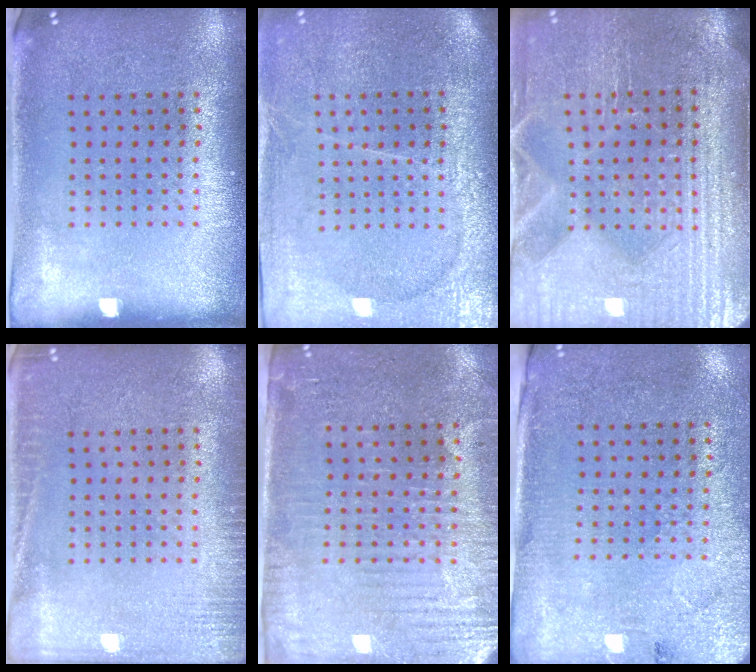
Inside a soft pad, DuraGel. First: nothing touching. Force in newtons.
{"total": 3.8, "press": 3.4, "slide": 1.7}
{"total": 4.2, "press": 3.9, "slide": 1.4}
{"total": 2.4, "press": 2.4, "slide": 0.4}
{"total": 3.3, "press": 3.0, "slide": 1.4}
{"total": 2.7, "press": 2.4, "slide": 1.3}